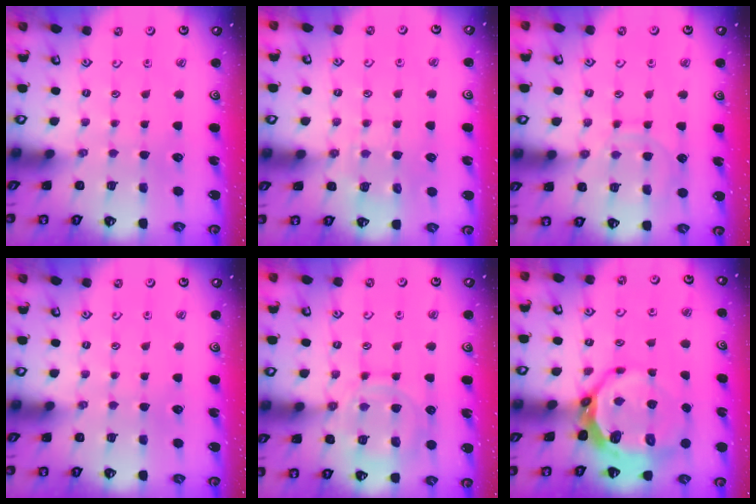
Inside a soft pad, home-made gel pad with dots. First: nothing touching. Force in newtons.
{"total": 8.3, "press": 8.3, "slide": 0.8}
{"total": 10.3, "press": 10.2, "slide": 1.0}
{"total": 0.0}
{"total": 12.7, "press": 12.7, "slide": 1.0}
{"total": 11.0, "press": 10.1, "slide": 4.3}